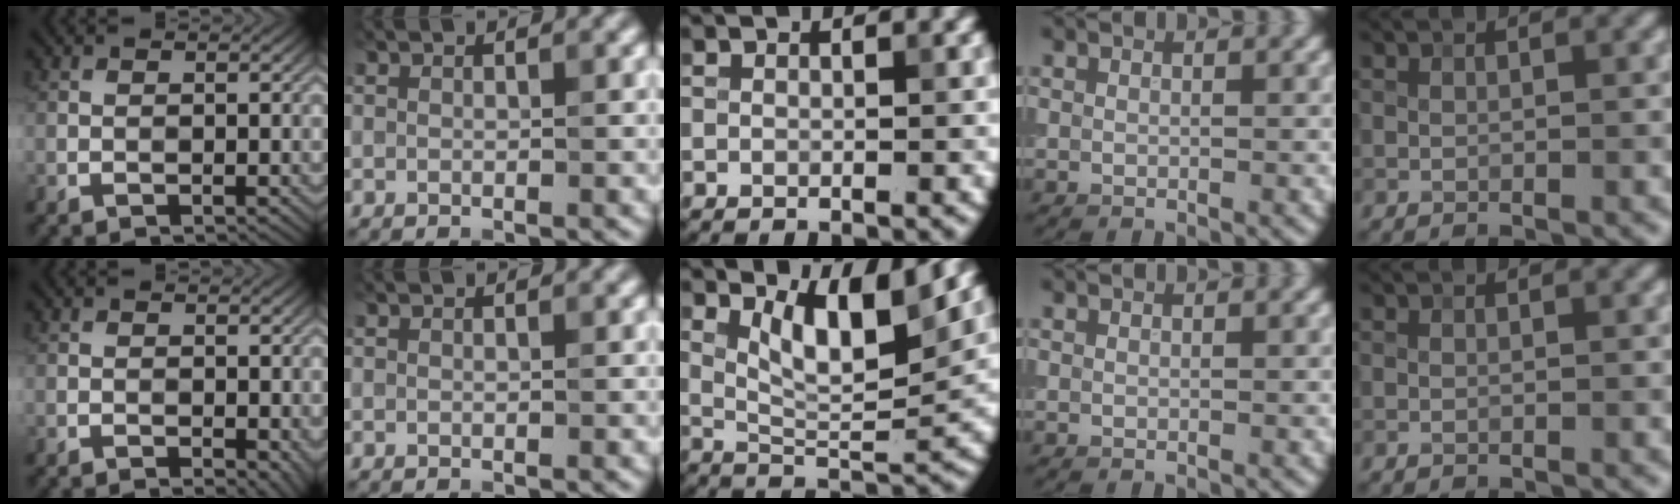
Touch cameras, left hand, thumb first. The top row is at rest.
{"thumb": {"total": 2.1, "force": [-0.7, 1.1, 1.6], "torque": [-0.021, -0.011, -0.005]}, "middle": {"total": 6.0, "force": [3.0, 1.7, 5.0], "torque": [-0.086, -0.011, 0.055]}}